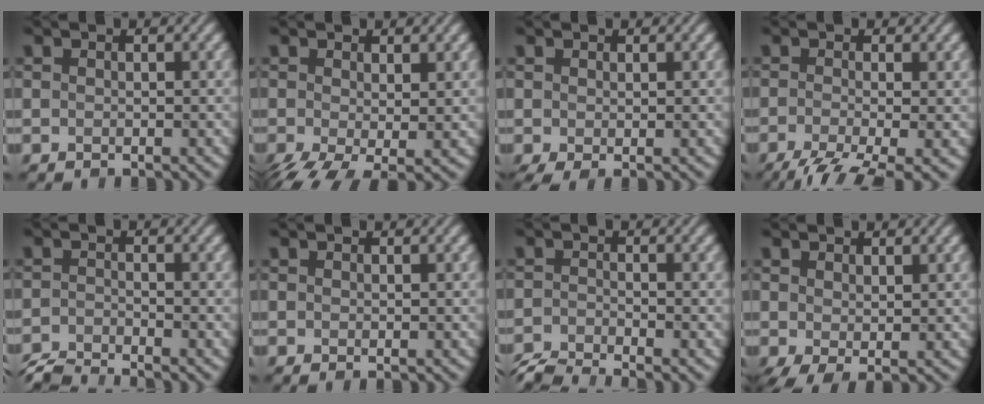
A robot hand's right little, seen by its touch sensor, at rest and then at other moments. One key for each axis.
{"total": 4.8, "fx": -1.4, "fy": 2.2, "fz": 4.1, "tx": -0.089, "ty": -0.017, "tz": -0.020}
{"total": 1.2, "fx": -0.1, "fy": 0.3, "fz": 1.2, "tx": -0.029, "ty": -0.005, "tz": -0.003}
{"total": 6.5, "fx": -3.4, "fy": 1.9, "fz": 5.2, "tx": -0.075, "ty": -0.013, "tz": -0.060}
{"total": 3.6, "fx": -3.4, "fy": 0.3, "fz": 1.1, "tx": -0.022, "ty": -0.010, "tz": -0.071}
{"total": 0.0}
{"total": 3.6, "fx": -3.3, "fy": 0.5, "fz": 1.4, "tx": -0.028, "ty": -0.012, "tz": -0.068}
{"total": 2.1, "fx": 0.2, "fy": 0.8, "fz": 1.9, "tx": -0.043, "ty": -0.003, "tz": 0.006}